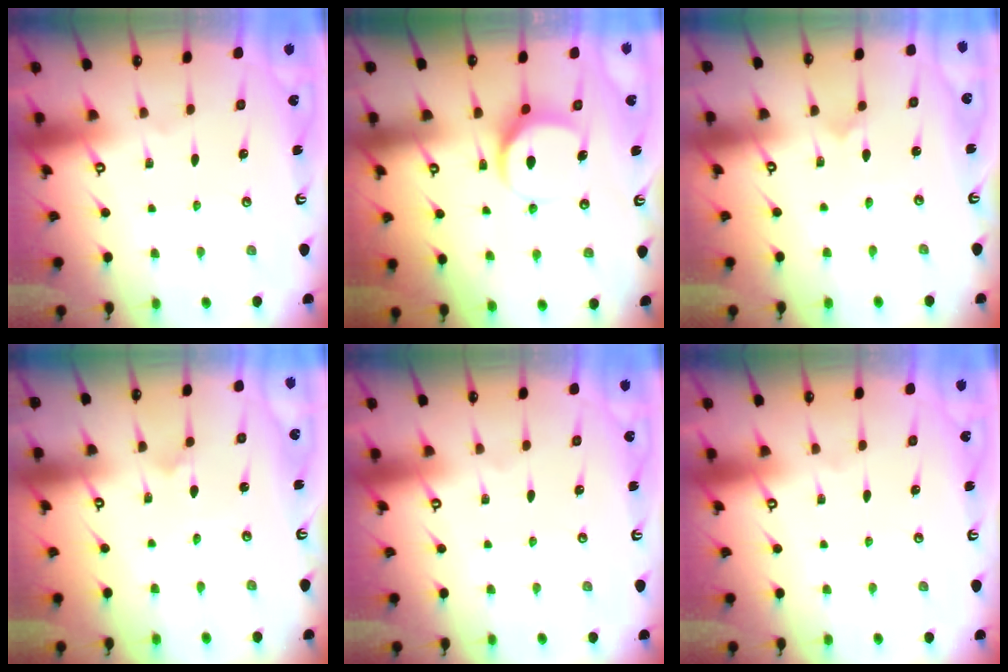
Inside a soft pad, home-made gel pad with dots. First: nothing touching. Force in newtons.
{"total": 7.7, "press": 7.6, "slide": 0.9}
{"total": 0.0}
{"total": 0.8, "press": 0.8, "slide": 0.1}
{"total": 0.0}
{"total": 0.0}